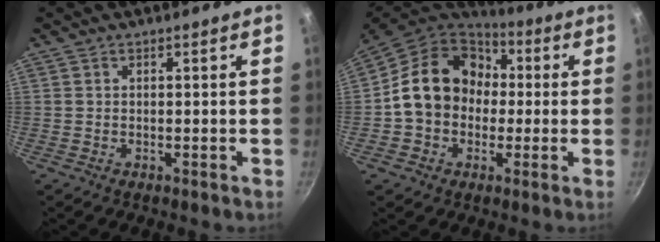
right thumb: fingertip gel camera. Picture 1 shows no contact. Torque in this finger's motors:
{"motor_torque": [1.02, 3.26, 1.31, -0.86, 0.15]}